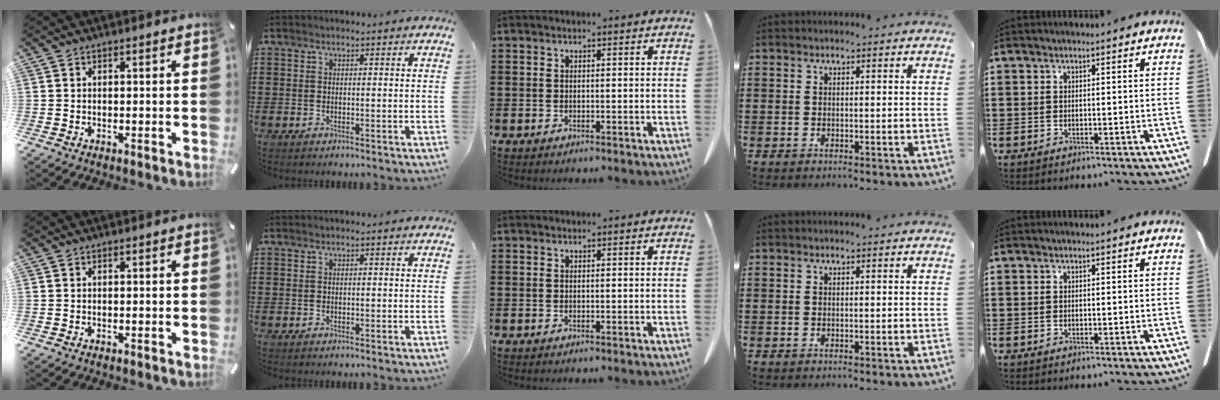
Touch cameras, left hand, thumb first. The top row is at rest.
{}